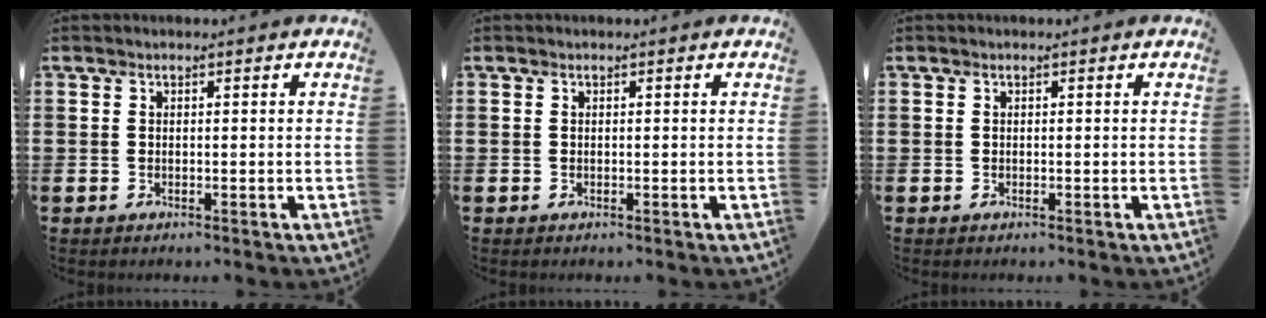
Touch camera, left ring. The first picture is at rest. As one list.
[{"total": 0.0}, {"total": 0.0}]